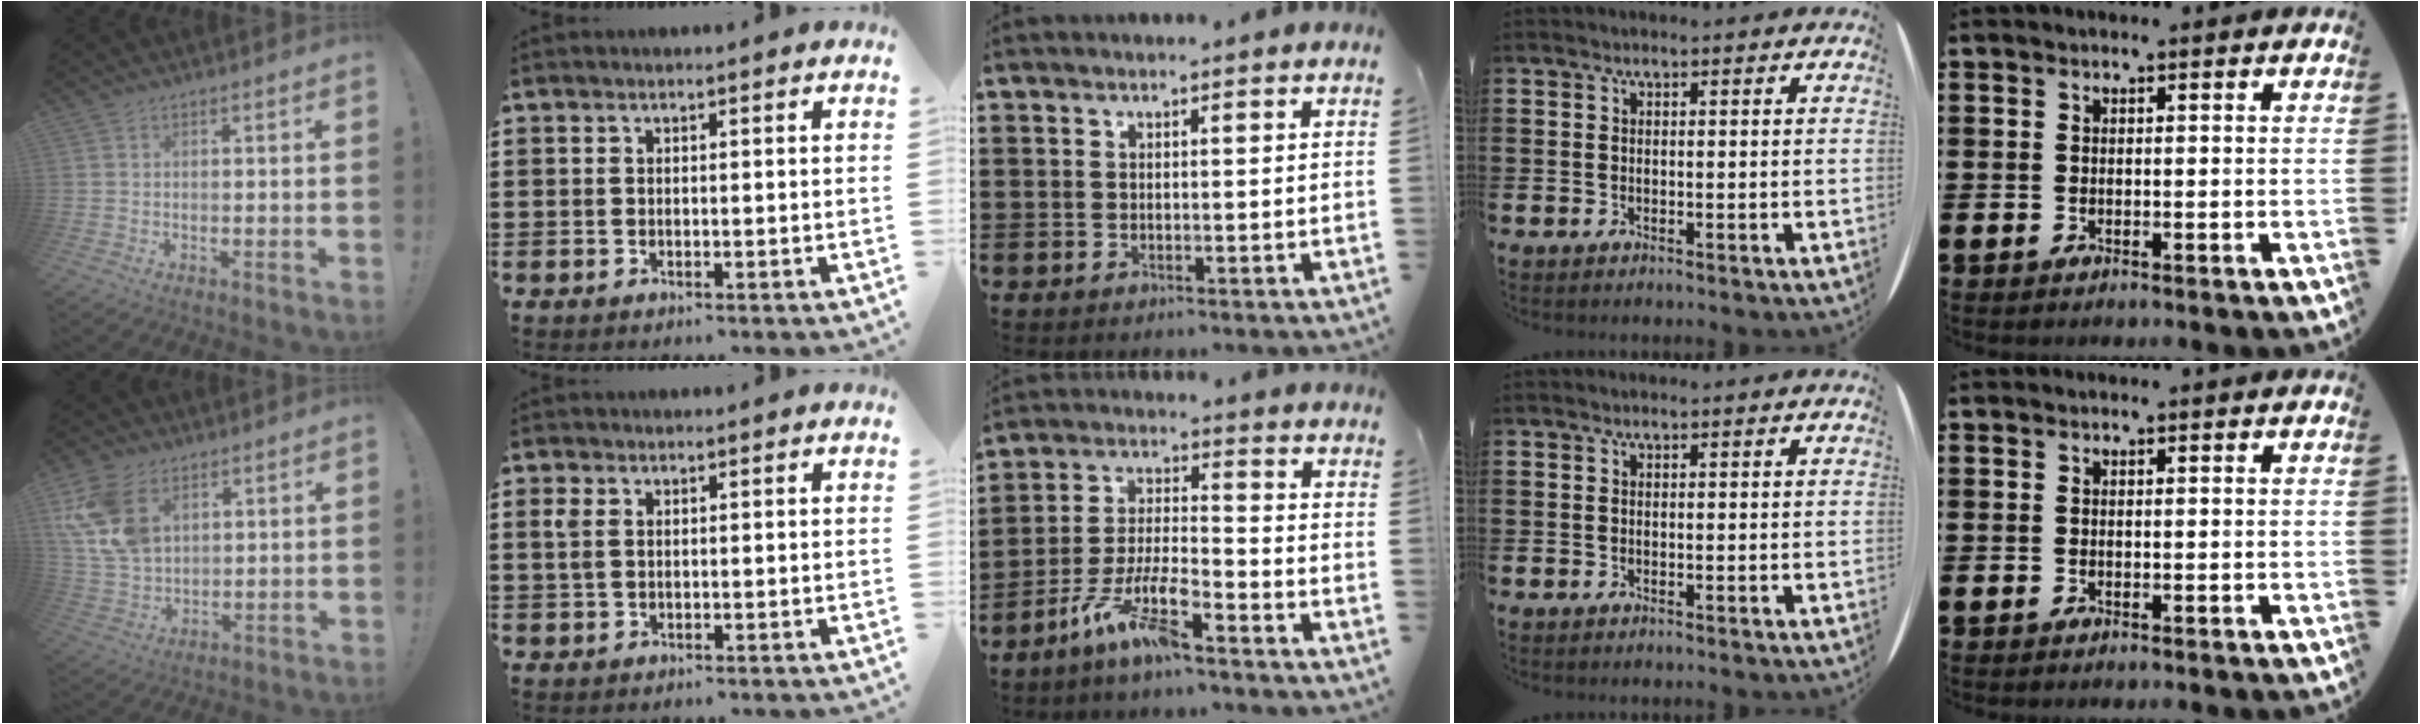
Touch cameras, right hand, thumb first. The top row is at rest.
{"thumb": {"total": 14.8, "force": [6.5, 10.0, 8.9], "torque": [-0.177, -0.021, 0.131]}, "index": {"total": 2.1, "force": [0.5, 1.3, 1.5], "torque": [-0.035, 0.007, 0.008]}, "middle": {"total": 8.8, "force": [-6.4, 1.5, 5.9], "torque": [-0.134, -0.006, -0.123]}}